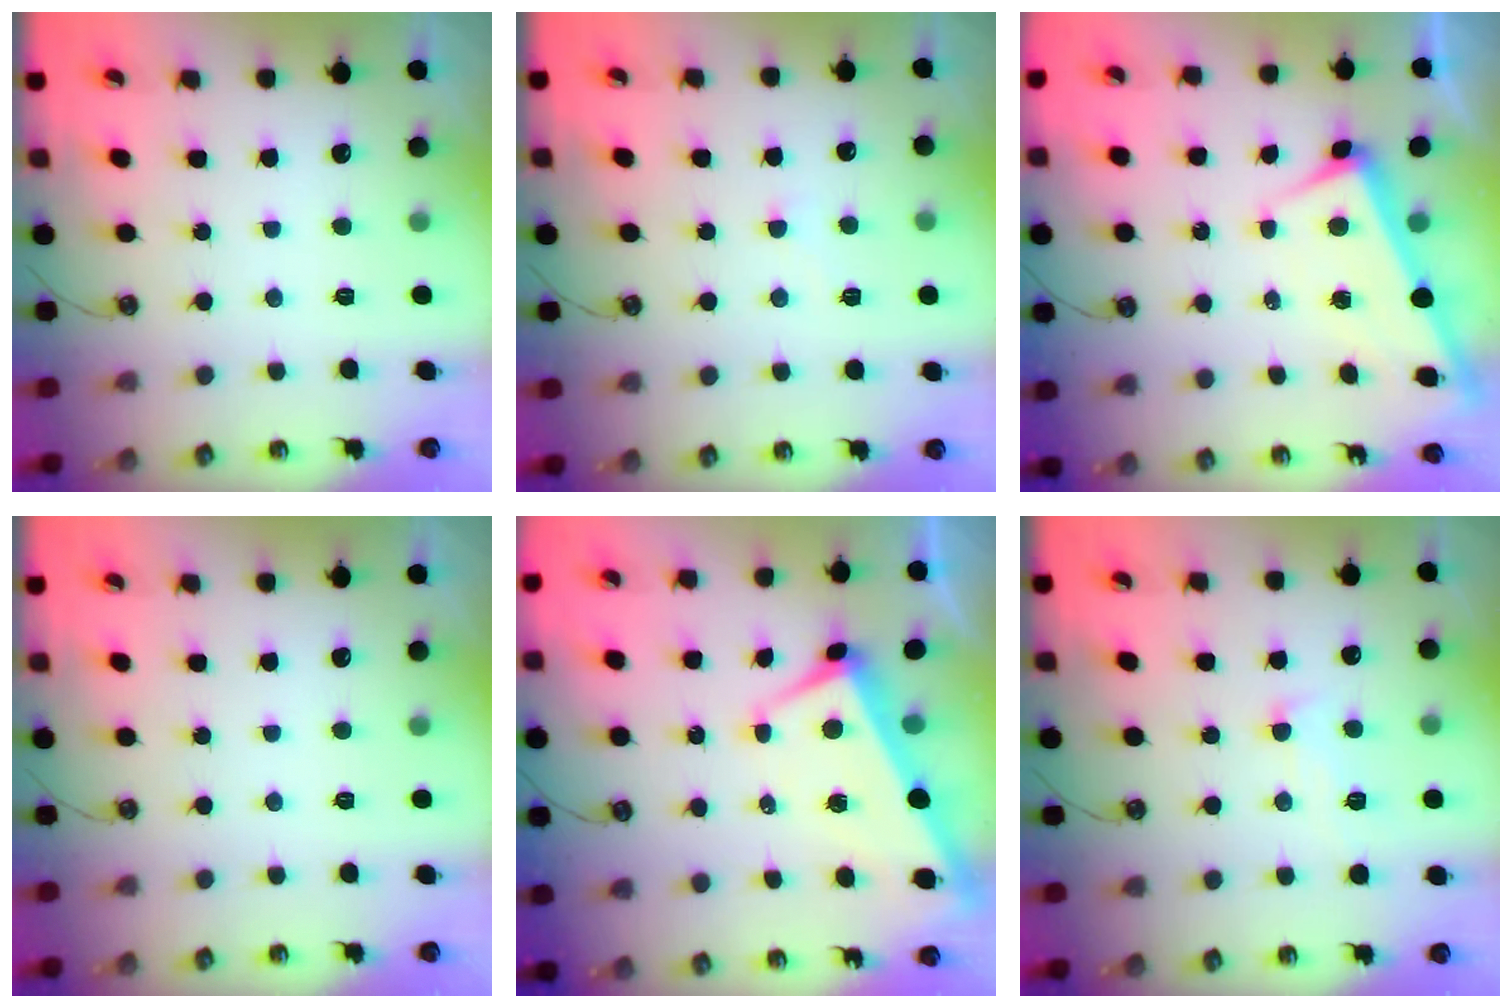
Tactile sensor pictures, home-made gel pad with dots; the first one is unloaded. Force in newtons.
{"total": 5.3, "press": 5.3, "slide": 0.4}
{"total": 2.0, "press": 1.9, "slide": 0.6}
{"total": 0.0}
{"total": 1.7, "press": 1.4, "slide": 1.0}
{"total": 3.6, "press": 3.5, "slide": 0.7}